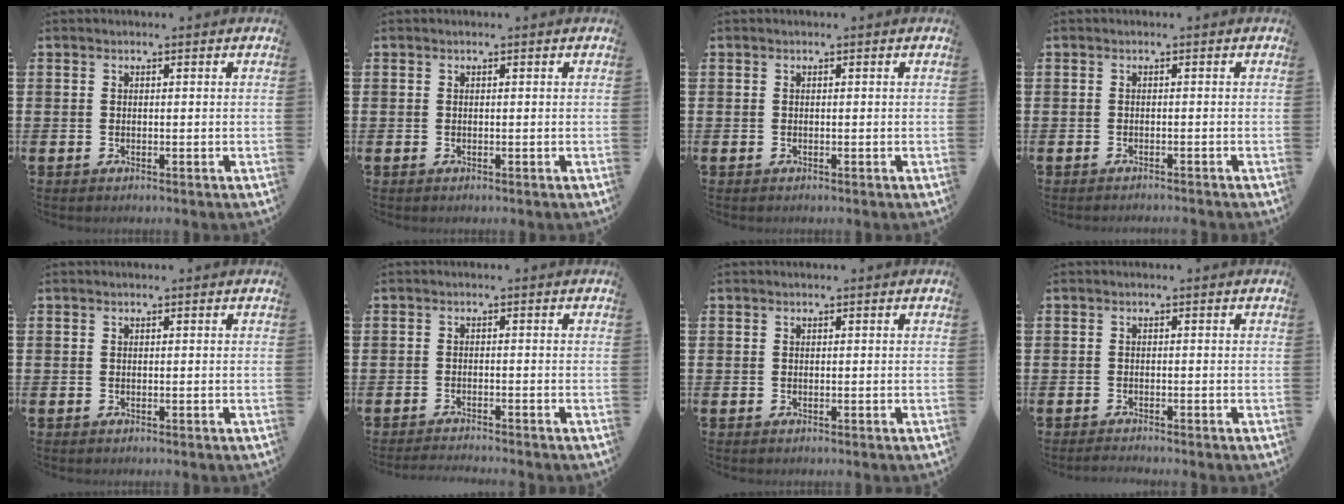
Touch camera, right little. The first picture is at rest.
{"total": 0.0}
{"total": 0.0}
{"total": 0.6, "force": [-0.6, -0.1, 0.0], "torque": [0.000, -0.001, -0.012]}
{"total": 0.0}
{"total": 1.2, "force": [-1.2, -0.2, 0.2], "torque": [-0.004, 0.000, -0.024]}
{"total": 0.0}
{"total": 0.8, "force": [-0.8, 0.0, 0.3], "torque": [-0.005, -0.002, -0.015]}